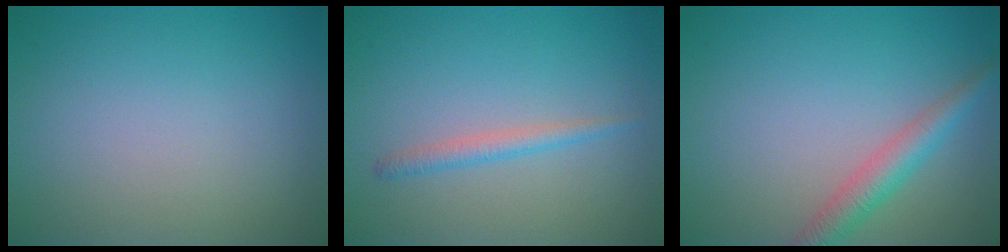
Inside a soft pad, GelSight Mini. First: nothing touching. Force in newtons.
{"total": 1.5, "press": 1.5, "slide": 0.1}
{"total": 3.0, "press": 3.0, "slide": 0.2}